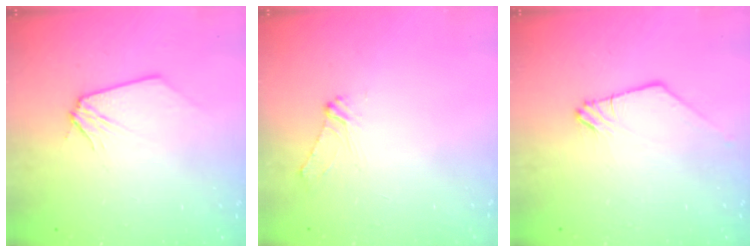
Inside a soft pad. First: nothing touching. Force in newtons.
{"total": 3.7, "press": 3.7, "slide": 0.6}
{"total": 0.0}